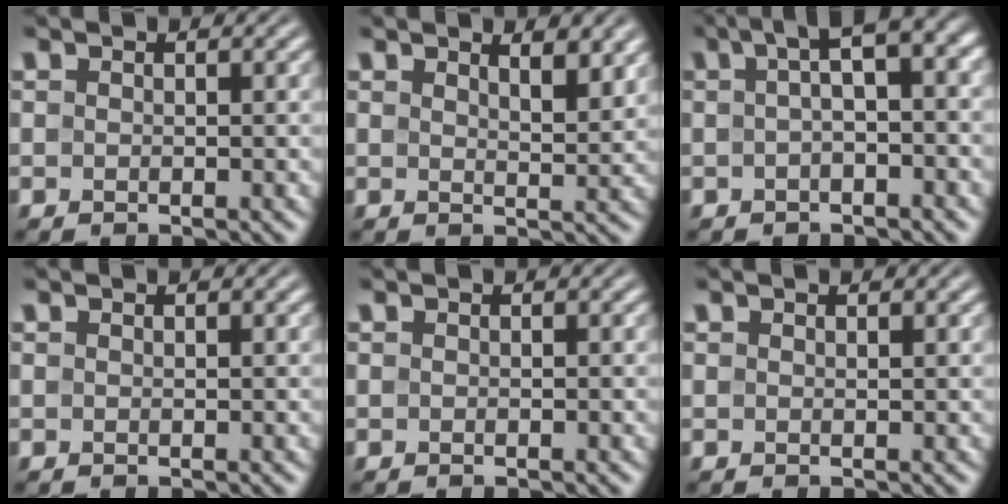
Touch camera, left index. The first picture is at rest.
{"total": 2.9, "force": [2.1, 0.8, 1.9], "torque": [-0.023, -0.005, 0.036]}
{"total": 5.3, "force": [0.9, 1.5, 5.0], "torque": [-0.068, 0.022, 0.006]}
{"total": 0.0}
{"total": 0.0}
{"total": 0.5, "force": [0.5, 0.0, 0.3], "torque": [-0.003, 0.000, 0.009]}